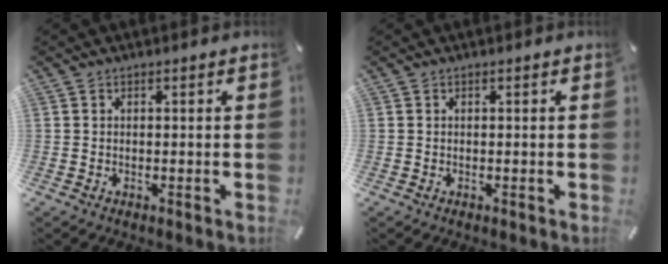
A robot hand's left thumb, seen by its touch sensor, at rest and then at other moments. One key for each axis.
{"total": 0.0}